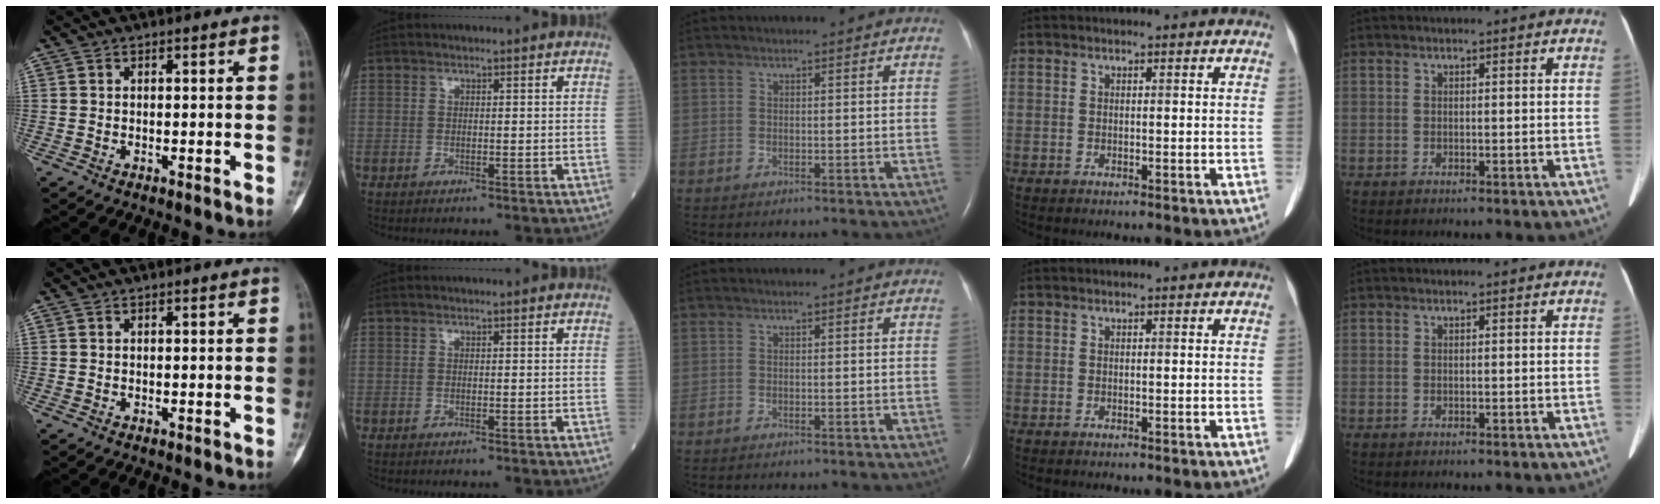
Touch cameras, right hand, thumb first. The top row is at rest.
{}